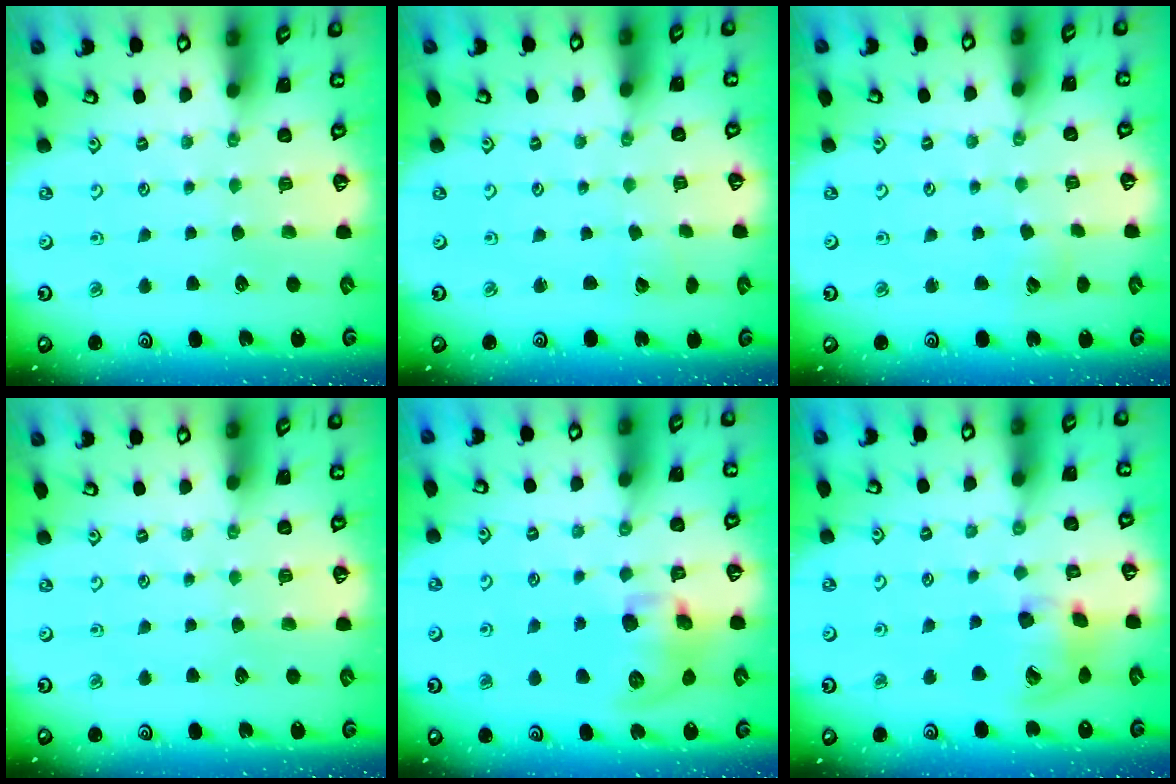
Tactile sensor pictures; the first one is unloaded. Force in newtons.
{"total": 0.9, "press": 0.9, "slide": 0.1}
{"total": 3.0, "press": 3.0, "slide": 0.4}
{"total": 0.0}
{"total": 10.9, "press": 10.7, "slide": 2.0}
{"total": 15.6, "press": 15.4, "slide": 2.4}